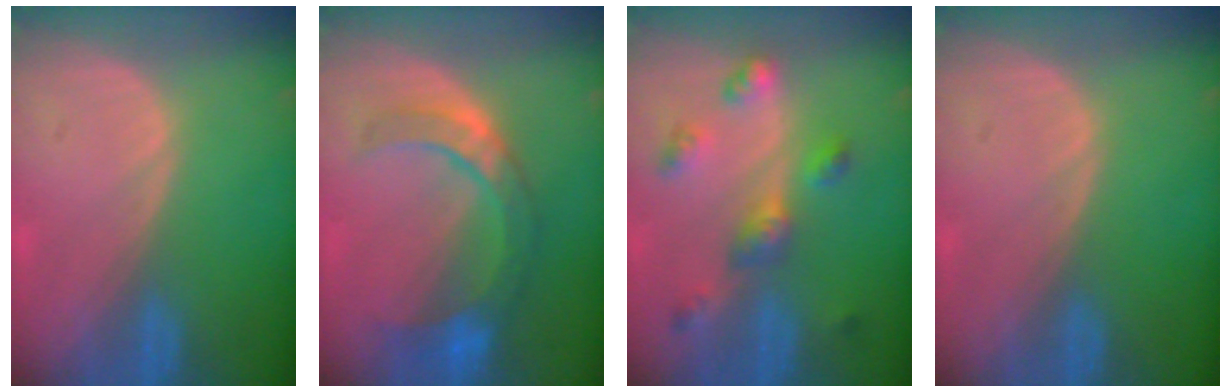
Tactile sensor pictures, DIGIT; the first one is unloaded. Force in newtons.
{"total": 8.3, "press": 7.7, "slide": 3.3}
{"total": 6.4, "press": 5.7, "slide": 2.9}
{"total": 0.0}